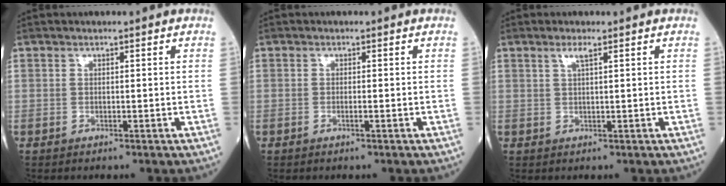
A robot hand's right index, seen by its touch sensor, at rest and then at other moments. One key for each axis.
{"total": 0.7, "fx": -0.3, "fy": -0.2, "fz": 0.5, "tx": -0.012, "ty": 0.000, "tz": -0.006}
{"total": 1.7, "fx": 1.0, "fy": 0.0, "fz": 1.4, "tx": -0.031, "ty": 0.003, "tz": 0.019}